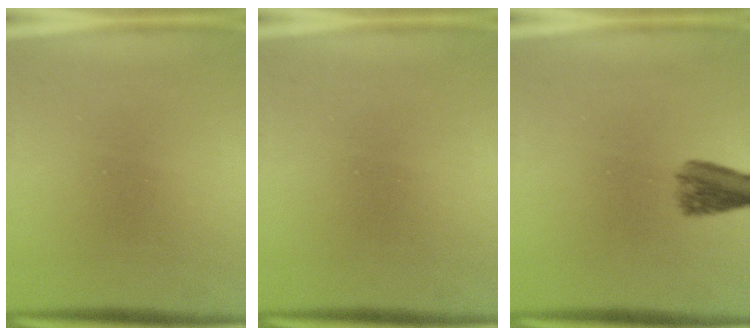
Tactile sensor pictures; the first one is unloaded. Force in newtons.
{"total": 0.0}
{"total": 4.0}